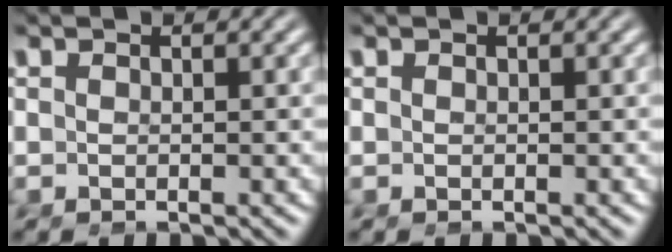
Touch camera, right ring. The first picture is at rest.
{"total": 0.0}